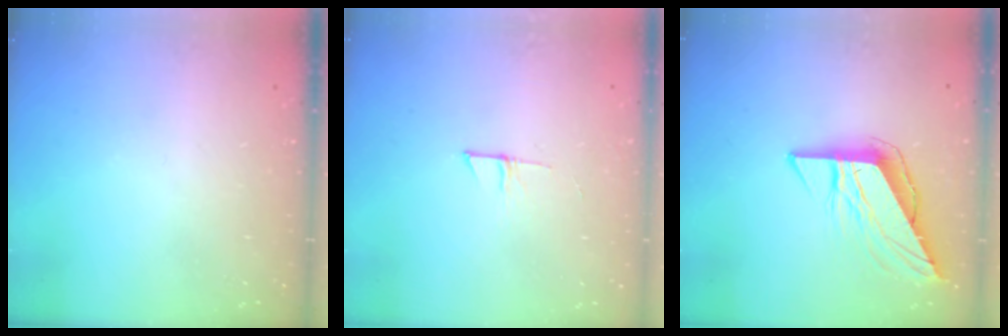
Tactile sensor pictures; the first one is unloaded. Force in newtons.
{"total": 4.0, "press": 4.0, "slide": 0.4}
{"total": 9.3, "press": 9.3, "slide": 0.5}